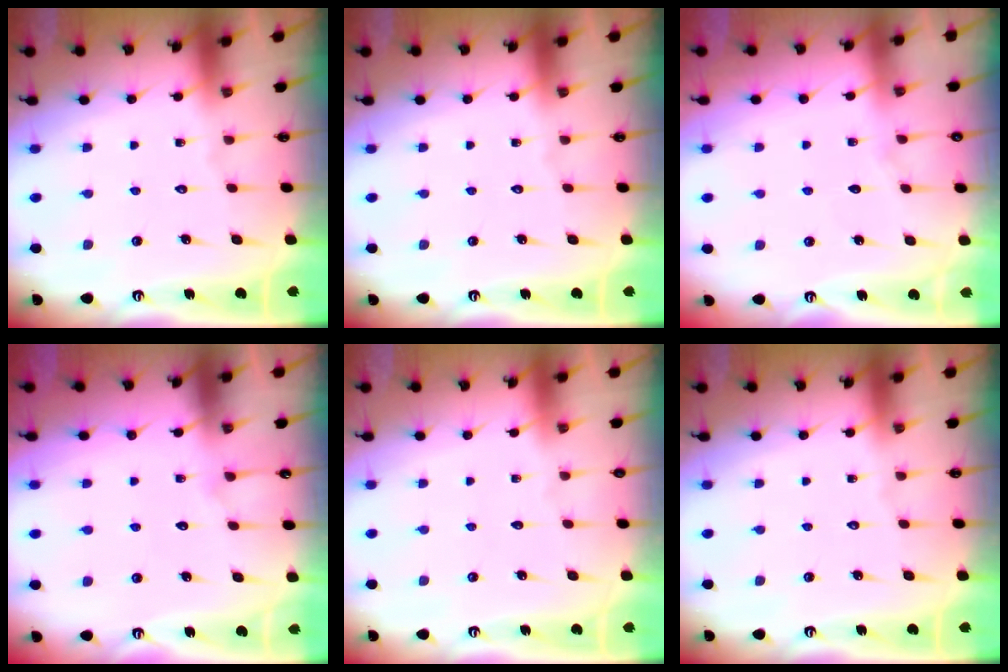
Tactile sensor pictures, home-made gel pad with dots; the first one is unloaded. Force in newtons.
{"total": 0.0}
{"total": 5.4, "press": 5.4, "slide": 0.8}
{"total": 4.7, "press": 4.7, "slide": 0.5}
{"total": 0.0}
{"total": 0.0}